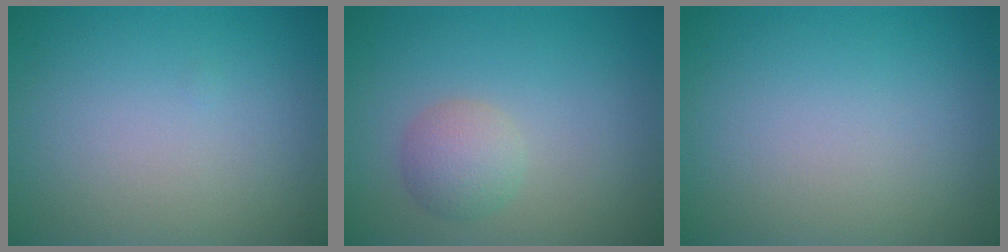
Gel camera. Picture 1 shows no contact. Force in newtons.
{"total": 2.4, "press": 2.4, "slide": 0.1}
{"total": 0.0}